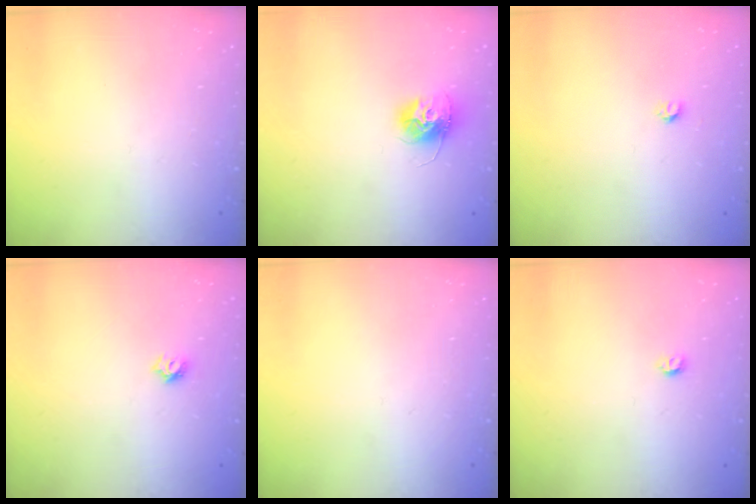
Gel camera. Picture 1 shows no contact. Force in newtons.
{"total": 11.1, "press": 11.1, "slide": 0.9}
{"total": 3.2, "press": 3.2, "slide": 0.3}
{"total": 4.8, "press": 4.8, "slide": 0.6}
{"total": 0.0}
{"total": 3.5, "press": 3.5, "slide": 0.5}